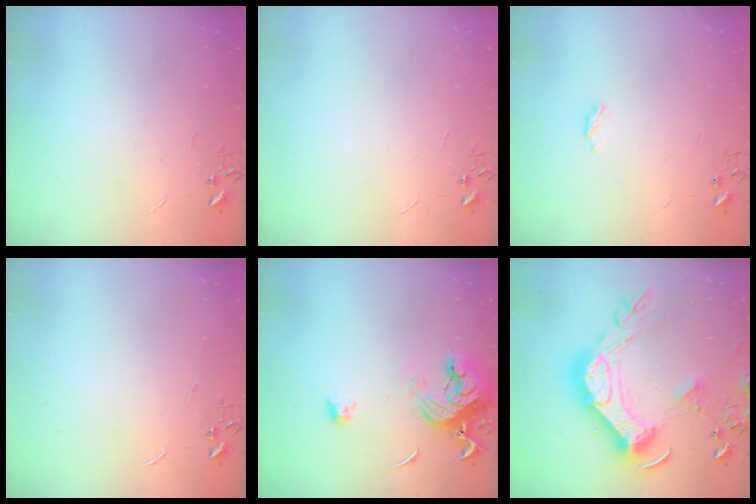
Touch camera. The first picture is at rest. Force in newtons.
{"total": 0.0}
{"total": 3.5, "press": 3.4, "slide": 0.6}
{"total": 0.0}
{"total": 12.8, "press": 12.8, "slide": 1.0}
{"total": 27.8, "press": 27.6, "slide": 3.0}